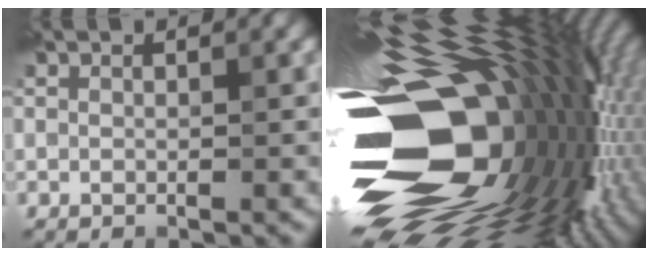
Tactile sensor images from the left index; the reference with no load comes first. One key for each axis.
{"total": 19.9, "fx": -1.9, "fy": 11.2, "fz": 16.3, "tx": -0.304, "ty": -0.044, "tz": -0.030}